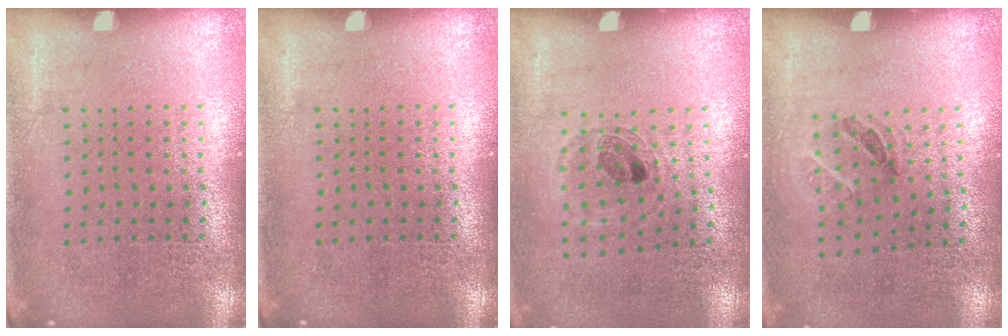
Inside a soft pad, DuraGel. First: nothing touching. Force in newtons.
{"total": 0.0}
{"total": 0.9, "press": 0.9, "slide": 0.2}
{"total": 1.2, "press": 0.7, "slide": 0.9}